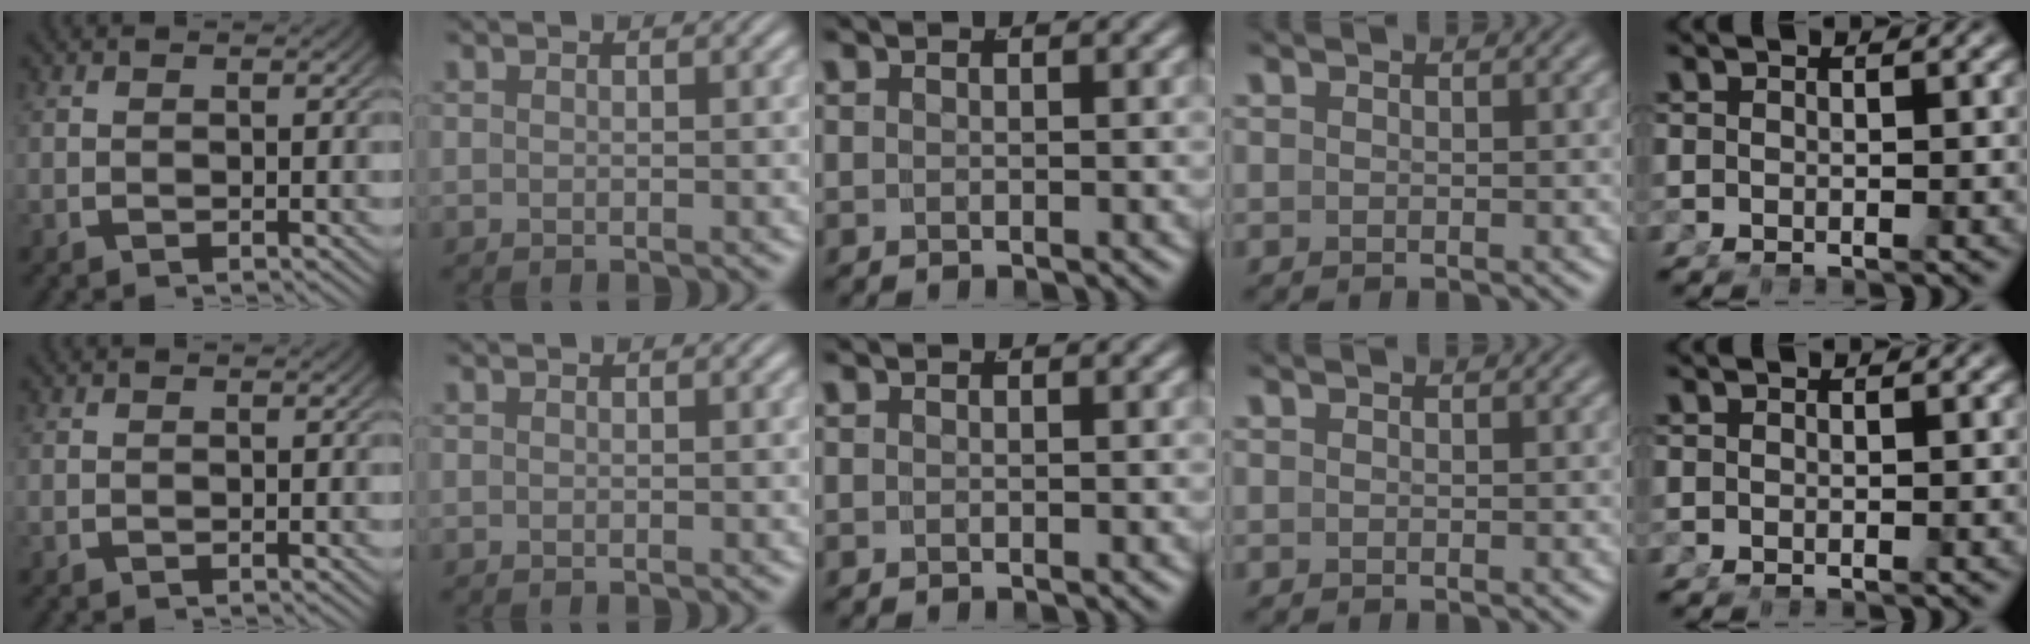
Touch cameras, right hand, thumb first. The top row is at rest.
{}